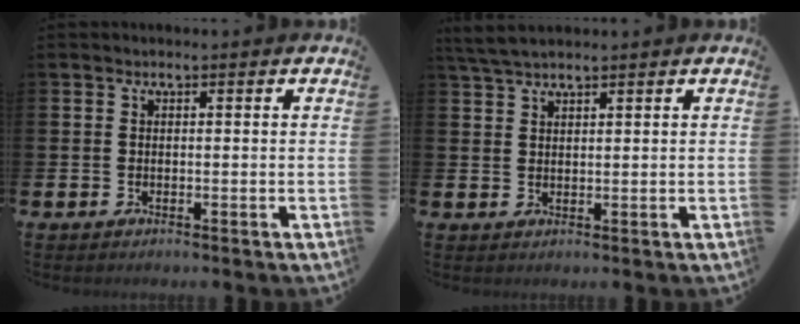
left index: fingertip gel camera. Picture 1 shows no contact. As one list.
[{"total": 3.3, "force": [2.9, 0.6, 1.3], "torque": [-0.037, -0.001, 0.056]}]